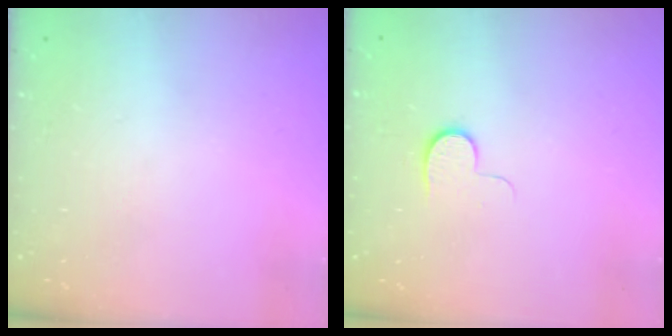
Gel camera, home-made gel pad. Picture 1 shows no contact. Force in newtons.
{"total": 5.3, "press": 5.3, "slide": 0.5}